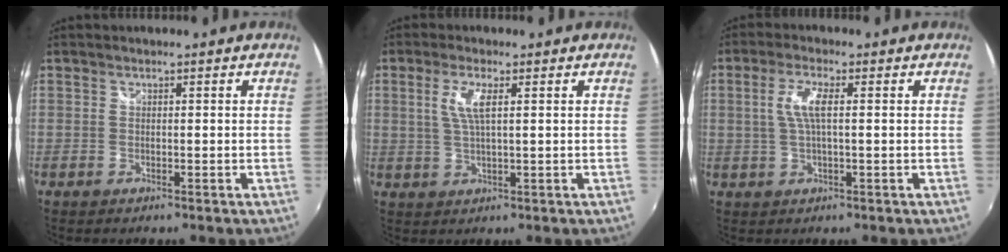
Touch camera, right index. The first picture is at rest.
{"total": 4.7, "force": [1.4, 0.9, 4.4], "torque": [-0.089, -0.001, 0.027]}
{"total": 5.1, "force": [0.7, 1.1, 4.9], "torque": [-0.096, 0.003, 0.015]}